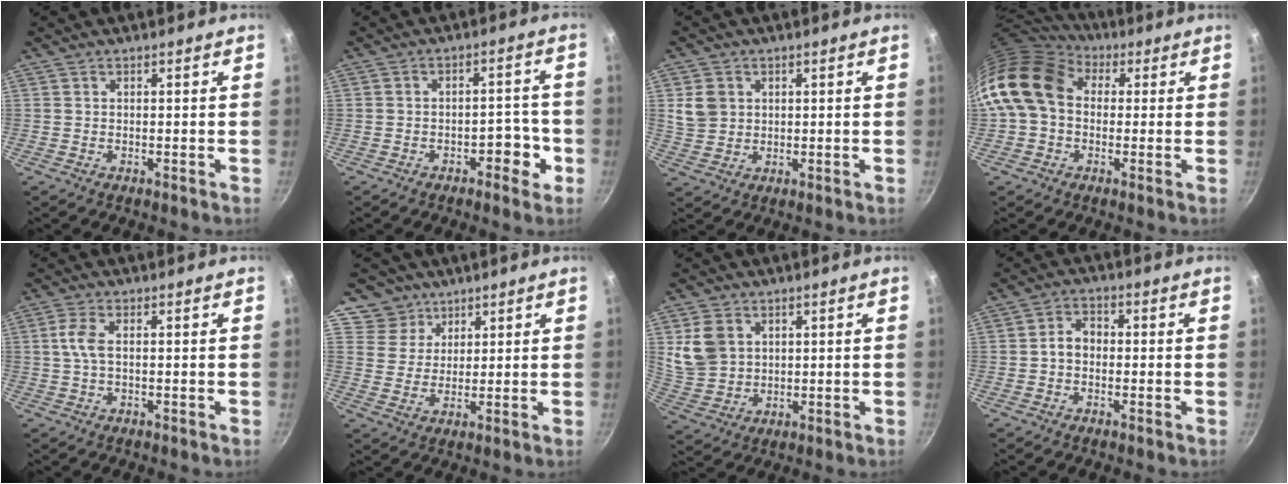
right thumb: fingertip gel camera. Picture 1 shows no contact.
{"total": 5.5, "force": [-2.5, 3.0, 3.9], "torque": [-0.018, 0.027, -0.031]}
{"total": 6.4, "force": [1.8, 5.5, 2.9], "torque": [-0.035, -0.001, 0.042]}
{"total": 13.9, "force": [2.1, 10.7, 8.6], "torque": [-0.140, 0.020, 0.020]}
{"total": 3.7, "force": [0.3, 1.6, 3.3], "torque": [-0.081, 0.007, 0.005]}
{"total": 6.5, "force": [4.1, 5.0, 0.3], "torque": [0.030, -0.019, 0.067]}
{"total": 8.5, "force": [2.7, 6.8, 4.5], "torque": [-0.067, -0.010, 0.067]}
{"total": 4.0, "force": [-0.5, 3.1, 2.5], "torque": [-0.024, 0.018, -0.016]}